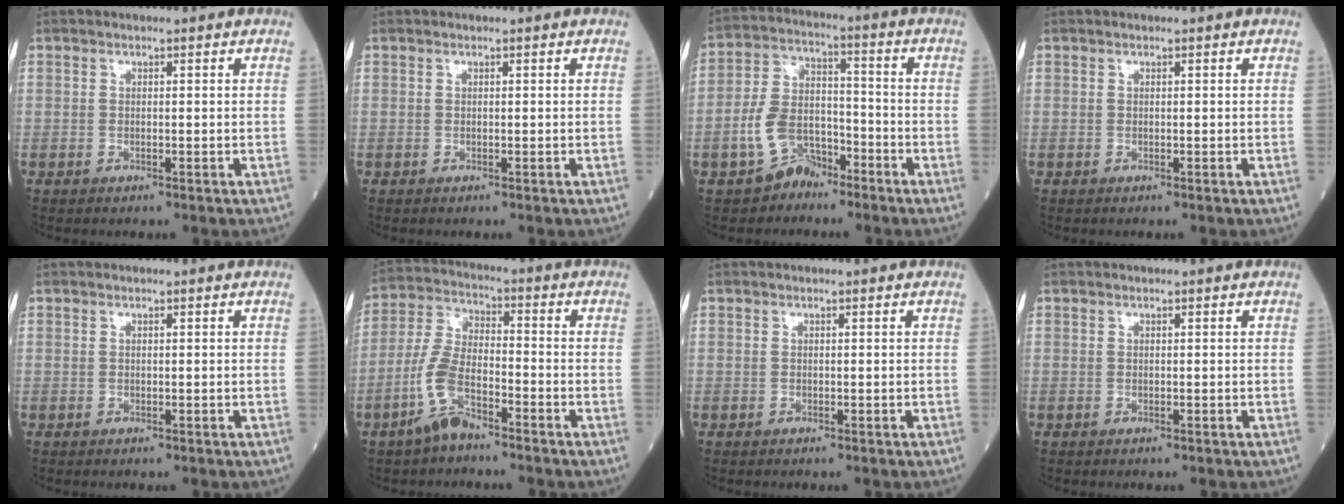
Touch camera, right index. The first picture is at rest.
{"total": 0.0}
{"total": 7.8, "force": [-4.8, 5.0, 3.6], "torque": [-0.091, 0.023, -0.088]}
{"total": 0.0}
{"total": 0.0}
{"total": 8.0, "force": [-4.8, 2.8, 5.8], "torque": [-0.135, 0.002, -0.099]}
{"total": 0.0}
{"total": 0.0}